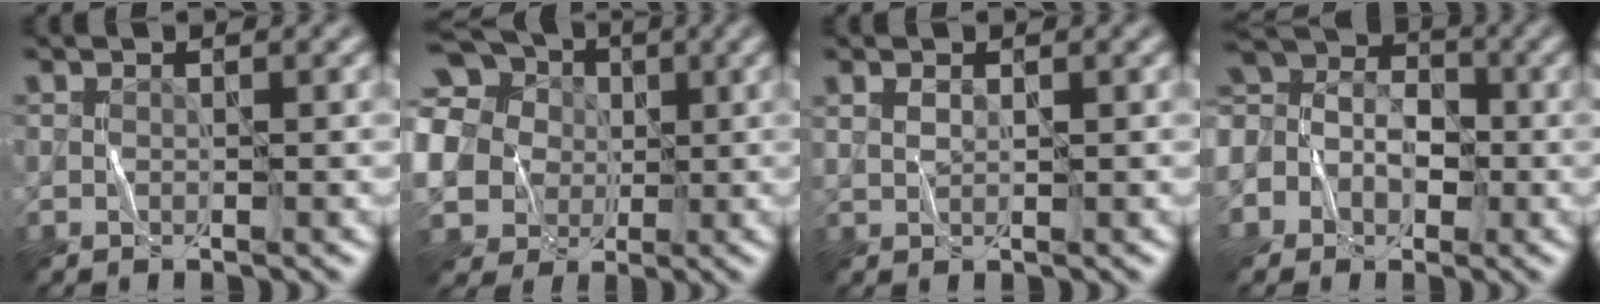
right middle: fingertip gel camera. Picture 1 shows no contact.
{"total": 17.3, "force": [3.1, 15.5, 7.0], "torque": [-0.194, 0.018, 0.026]}
{"total": 1.0, "force": [0.4, 0.4, 0.7], "torque": [-0.022, 0.001, 0.013]}
{"total": 6.8, "force": [-0.3, 5.8, 3.4], "torque": [-0.074, 0.029, -0.037]}